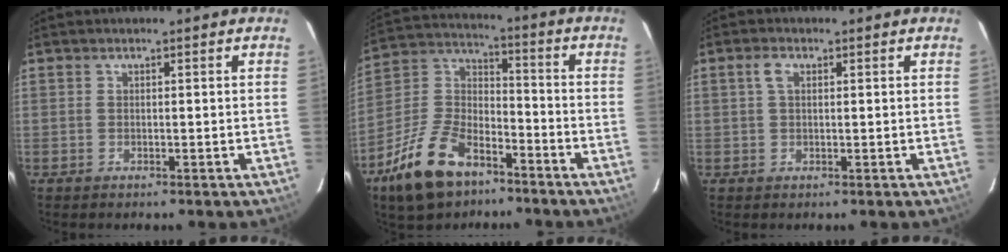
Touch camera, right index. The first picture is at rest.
{"total": 14.7, "force": [-9.2, 7.5, 8.7], "torque": [-0.194, 0.002, -0.167]}
{"total": 2.2, "force": [0.8, 1.1, 1.7], "torque": [-0.035, 0.007, 0.014]}